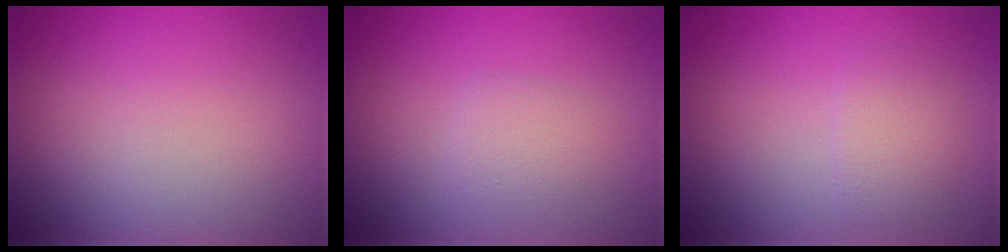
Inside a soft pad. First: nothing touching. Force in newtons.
{"total": 1.6, "press": 1.6, "slide": 0.1}
{"total": 1.8, "press": 1.8, "slide": 0.1}